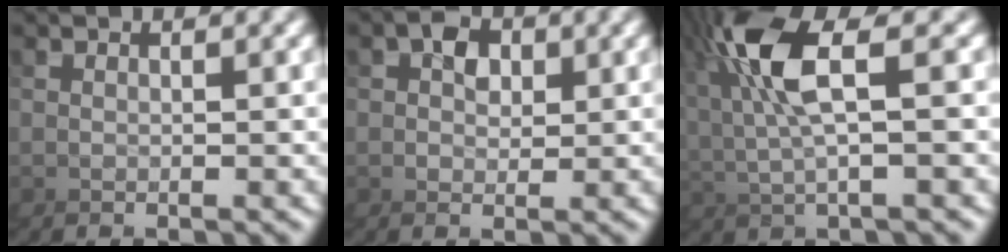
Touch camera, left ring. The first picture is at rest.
{"total": 2.7, "force": [1.1, 2.4, -0.4], "torque": [-0.021, -0.006, 0.014]}
{"total": 5.1, "force": [1.7, 1.4, 4.7], "torque": [-0.135, 0.013, 0.030]}